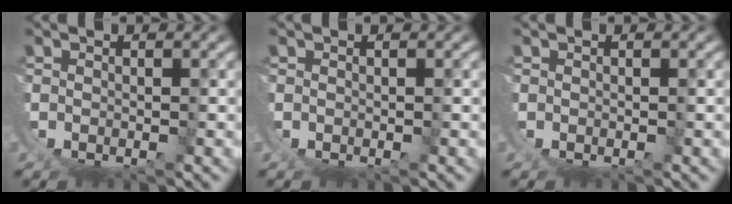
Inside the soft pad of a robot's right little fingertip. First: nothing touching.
{"total": 0.0}
{"total": 0.0}